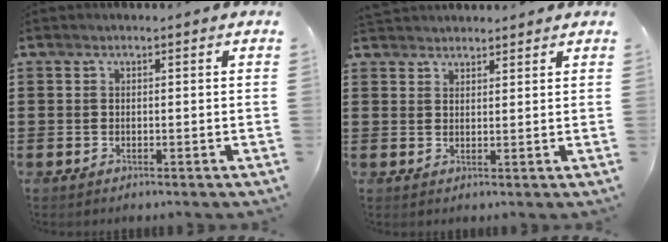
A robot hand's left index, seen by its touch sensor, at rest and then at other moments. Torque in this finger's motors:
{"motor_torque": [1.05, 0.71, 0.17, 0.08]}